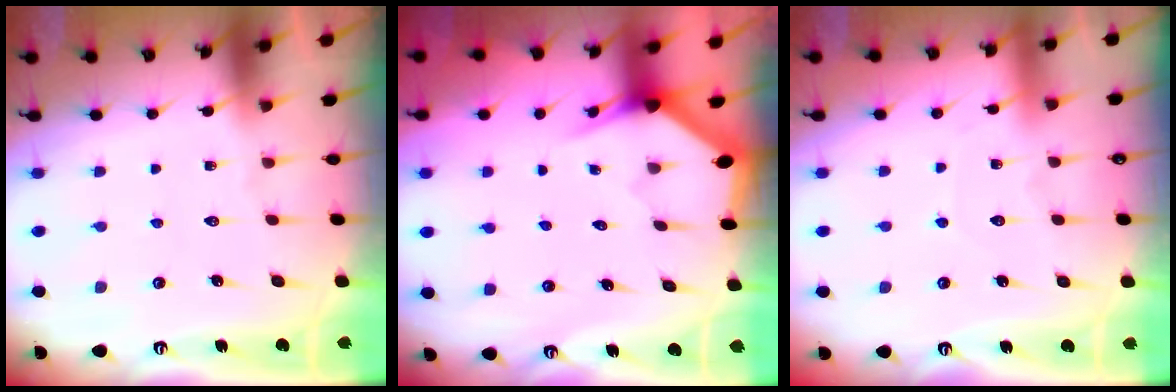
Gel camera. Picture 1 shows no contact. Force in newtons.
{"total": 3.1, "press": 3.1, "slide": 0.1}
{"total": 2.9, "press": 2.9, "slide": 0.3}